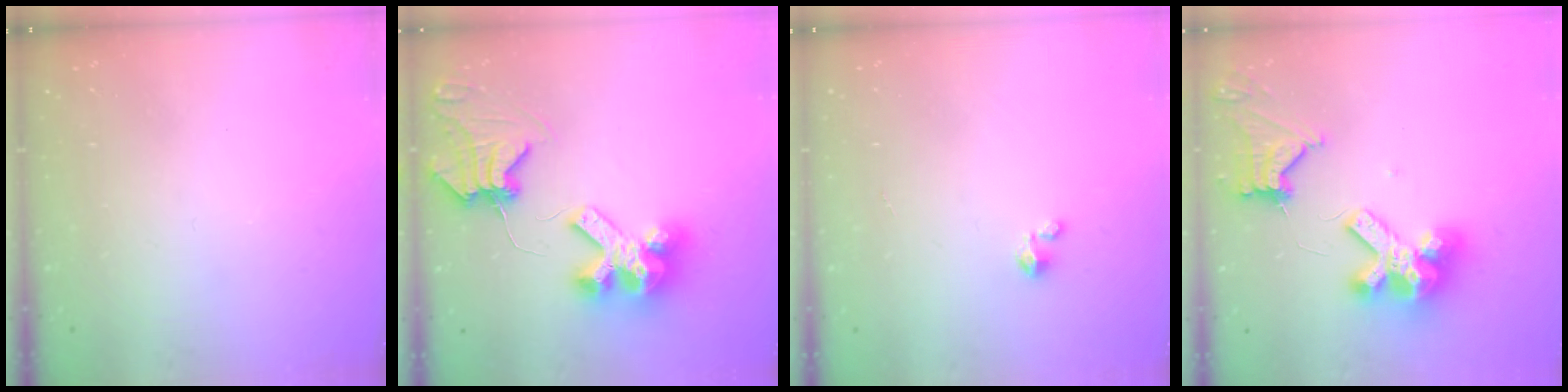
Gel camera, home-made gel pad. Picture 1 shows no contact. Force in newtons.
{"total": 11.3, "press": 11.2, "slide": 1.3}
{"total": 1.5, "press": 1.5, "slide": 0.1}
{"total": 12.6, "press": 12.5, "slide": 1.4}